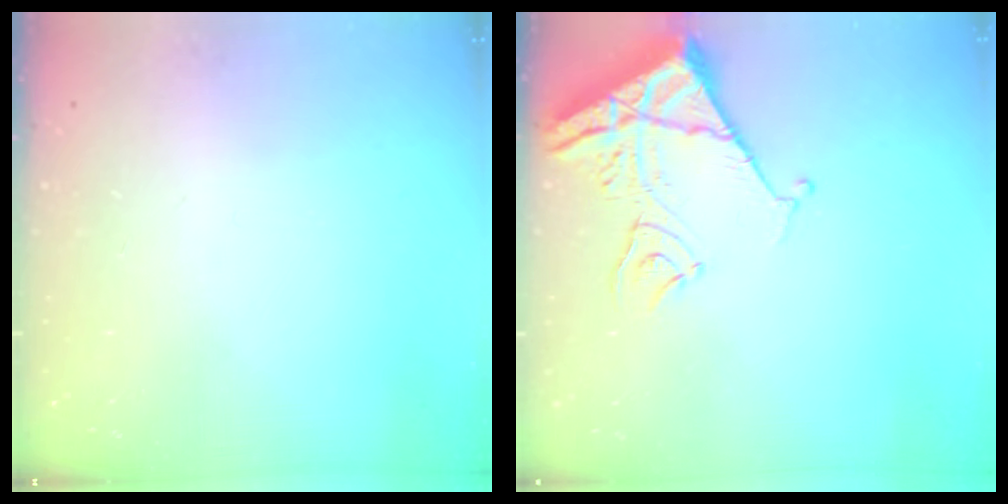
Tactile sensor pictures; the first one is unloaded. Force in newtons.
{"total": 10.5, "press": 10.5, "slide": 1.2}